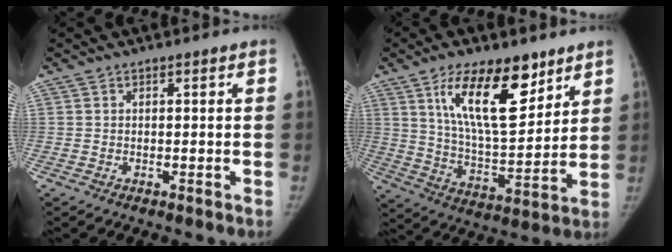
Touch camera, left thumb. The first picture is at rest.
{"total": 17.8, "force": [9.8, 7.4, 12.9], "torque": [-0.174, -0.056, 0.177]}